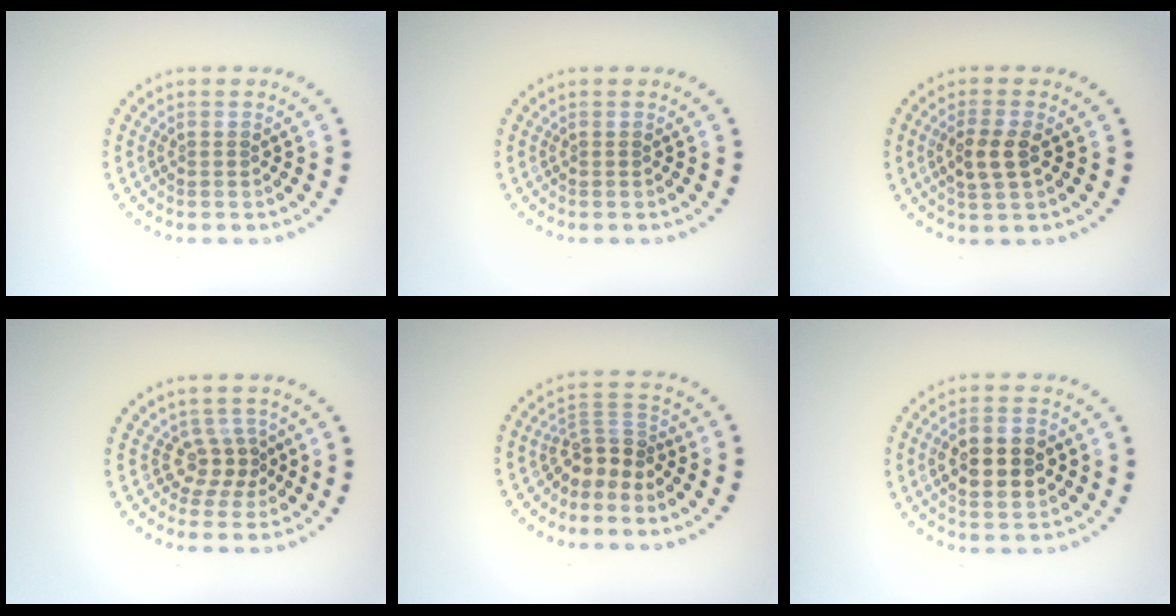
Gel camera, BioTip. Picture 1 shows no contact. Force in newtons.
{"total": 0.0}
{"total": 2.9, "press": 2.8, "slide": 0.9}
{"total": 2.5, "press": 1.6, "slide": 2.0}
{"total": 3.0, "press": 2.2, "slide": 2.0}
{"total": 5.1, "press": 5.1, "slide": 0.3}